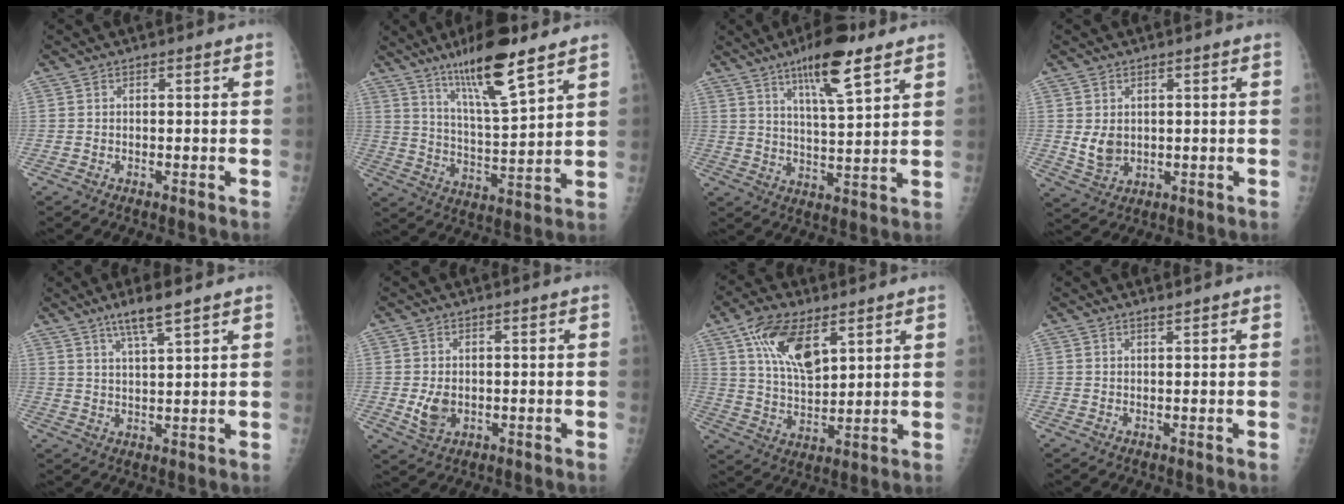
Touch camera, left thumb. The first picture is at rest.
{"total": 14.3, "force": [9.7, 2.0, 10.4], "torque": [-0.177, -0.059, 0.175]}
{"total": 12.1, "force": [7.5, 2.4, 9.2], "torque": [-0.143, -0.039, 0.123]}
{"total": 4.5, "force": [0.7, 3.4, 2.8], "torque": [-0.038, -0.013, 0.026]}
{"total": 6.4, "force": [4.5, 0.5, 4.5], "torque": [-0.087, -0.024, 0.086]}
{"total": 4.0, "force": [-0.3, 2.9, 2.8], "torque": [-0.044, -0.007, 0.004]}
{"total": 12.7, "force": [6.4, 5.9, 9.2], "torque": [-0.151, -0.023, 0.125]}
{"total": 0.9, "force": [0.8, -0.1, 0.4], "torque": [-0.006, -0.007, 0.017]}